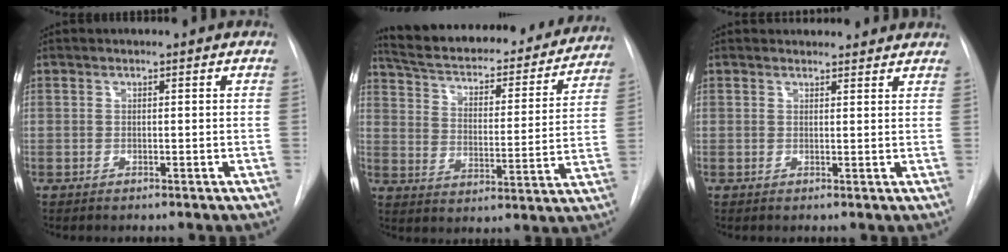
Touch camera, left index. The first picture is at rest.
{"total": 28.7, "force": [25.4, 7.4, 11.2], "torque": [-0.187, -0.024, 0.336]}
{"total": 8.2, "force": [7.8, 2.1, 1.5], "torque": [-0.005, 0.023, 0.081]}